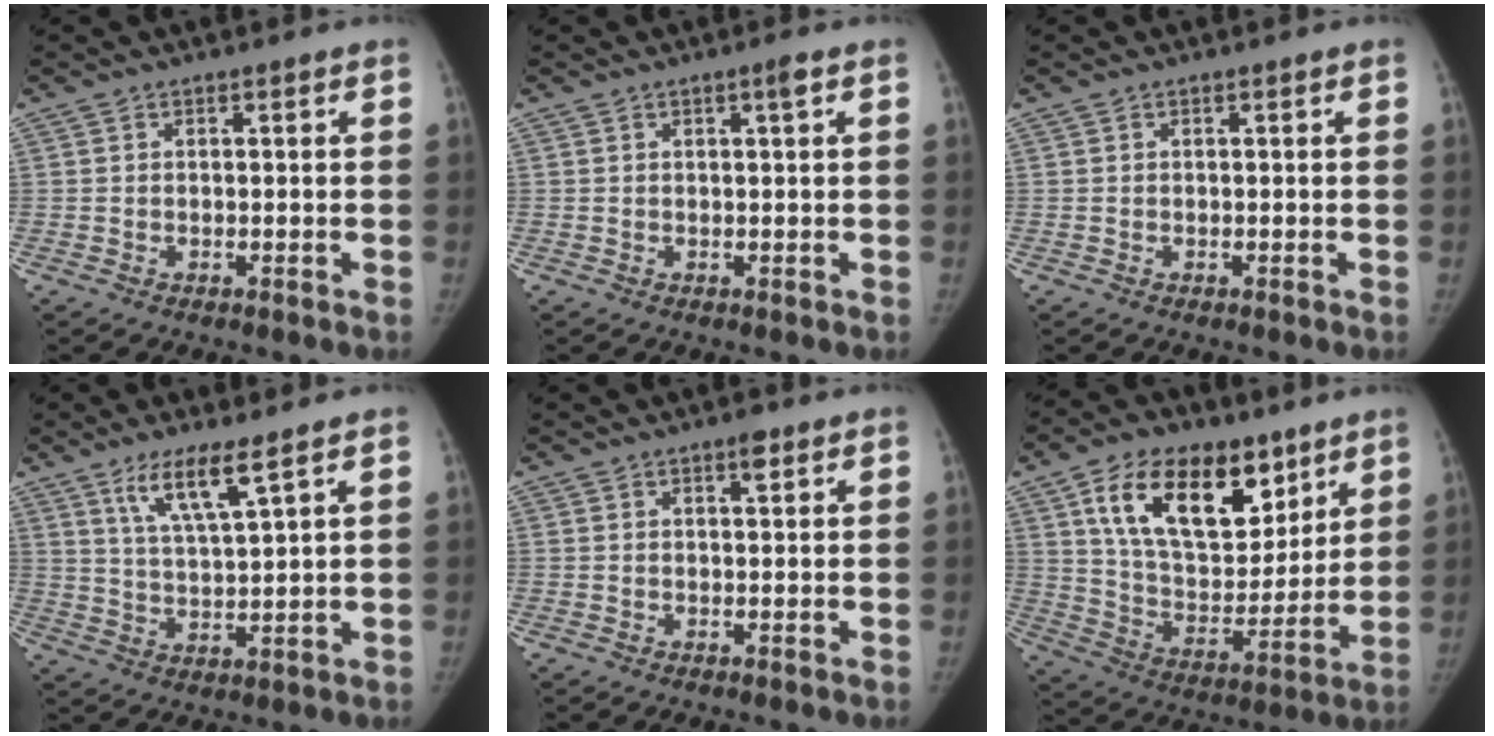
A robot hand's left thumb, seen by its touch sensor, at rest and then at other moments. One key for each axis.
{"total": 1.4, "fx": 0.6, "fy": 0.0, "fz": 1.2, "tx": -0.020, "ty": -0.001, "tz": 0.010}
{"total": 0.0}
{"total": 7.9, "fx": 5.0, "fy": 1.0, "fz": 6.1, "tx": -0.114, "ty": -0.032, "tz": 0.102}
{"total": 2.1, "fx": 1.3, "fy": 0.7, "fz": 1.5, "tx": -0.019, "ty": -0.006, "tz": 0.018}
{"total": 21.9, "fx": 11.2, "fy": 12.5, "fz": 14.1, "tx": -0.185, "ty": -0.044, "tz": 0.199}